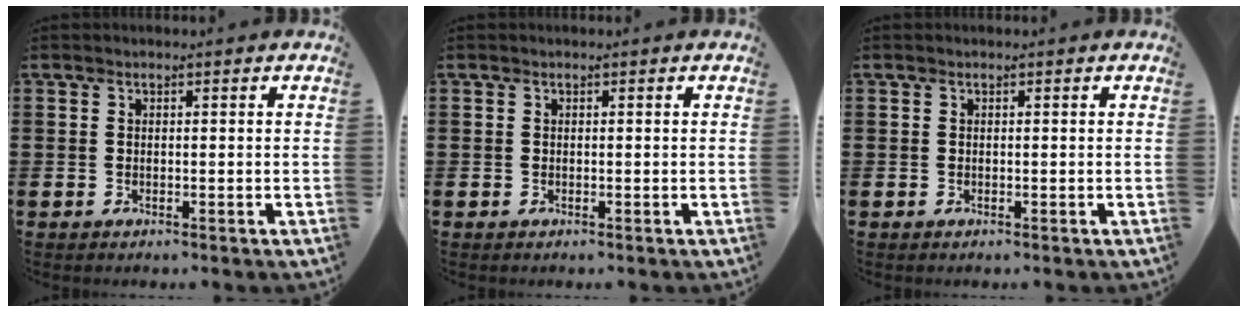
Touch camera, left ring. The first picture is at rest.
{"total": 0.0}
{"total": 0.0}